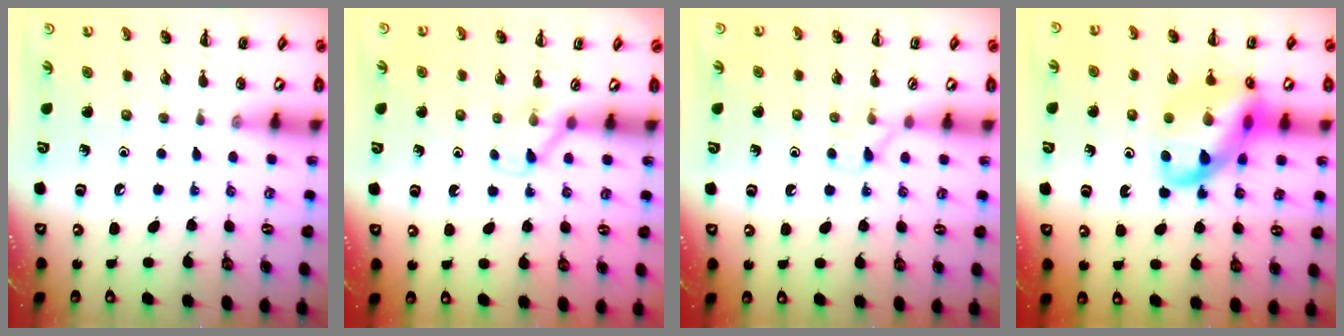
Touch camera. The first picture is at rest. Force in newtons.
{"total": 3.9, "press": 3.7, "slide": 1.2}
{"total": 3.6, "press": 3.4, "slide": 1.3}
{"total": 16.0, "press": 15.6, "slide": 3.5}